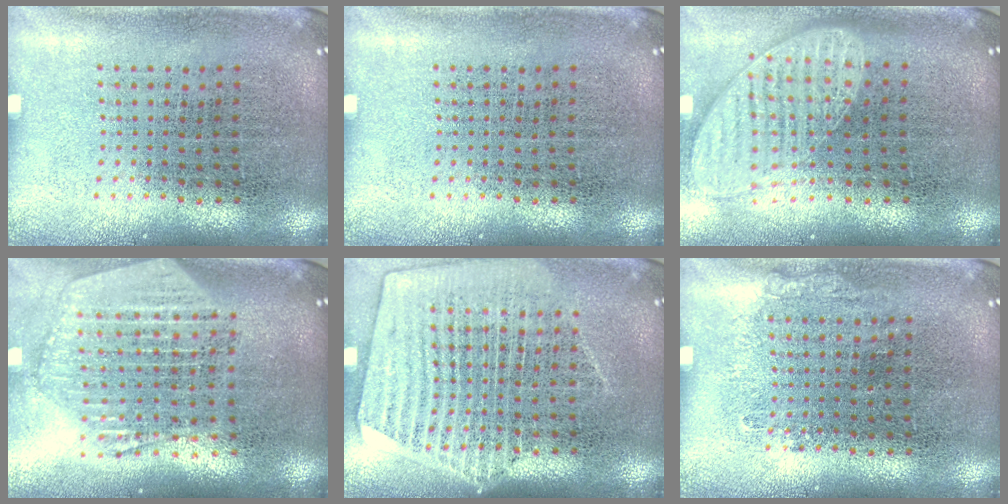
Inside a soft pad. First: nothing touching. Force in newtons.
{"total": 0.0}
{"total": 1.5, "press": 1.3, "slide": 0.8}
{"total": 2.5, "press": 2.1, "slide": 1.3}
{"total": 1.6, "press": 1.4, "slide": 0.7}
{"total": 0.6, "press": 0.5, "slide": 0.2}